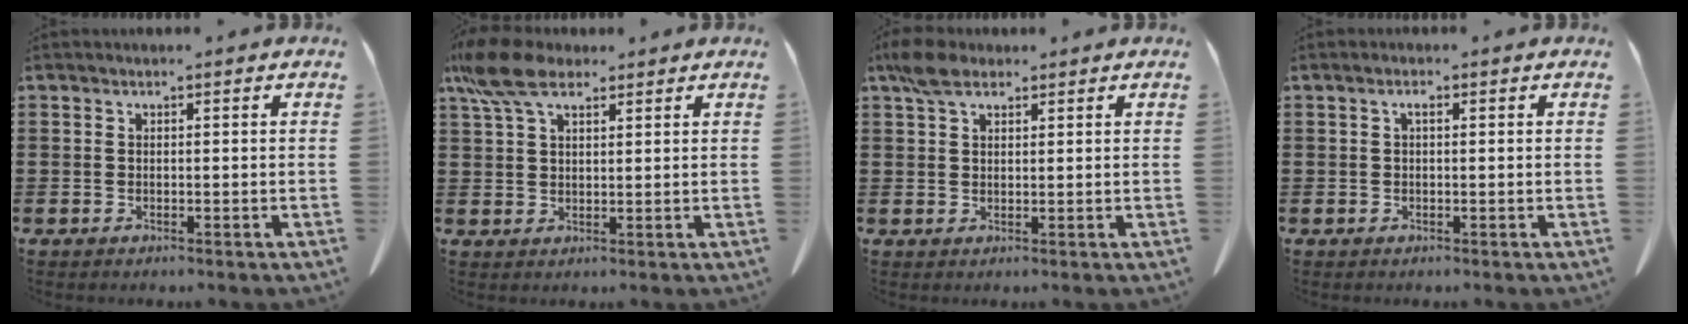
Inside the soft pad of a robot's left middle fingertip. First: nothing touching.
{"total": 7.5, "force": [4.9, 3.0, 4.8], "torque": [-0.112, -0.004, 0.092]}
{"total": 4.4, "force": [2.9, 2.0, 2.7], "torque": [-0.060, 0.008, 0.054]}
{"total": 1.2, "force": [0.1, 0.4, 1.2], "torque": [-0.024, 0.002, 0.002]}